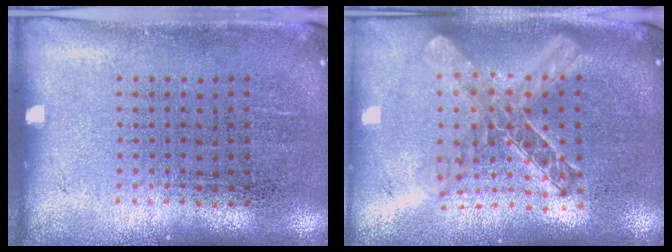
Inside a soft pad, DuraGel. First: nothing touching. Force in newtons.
{"total": 2.1, "press": 1.8, "slide": 1.1}